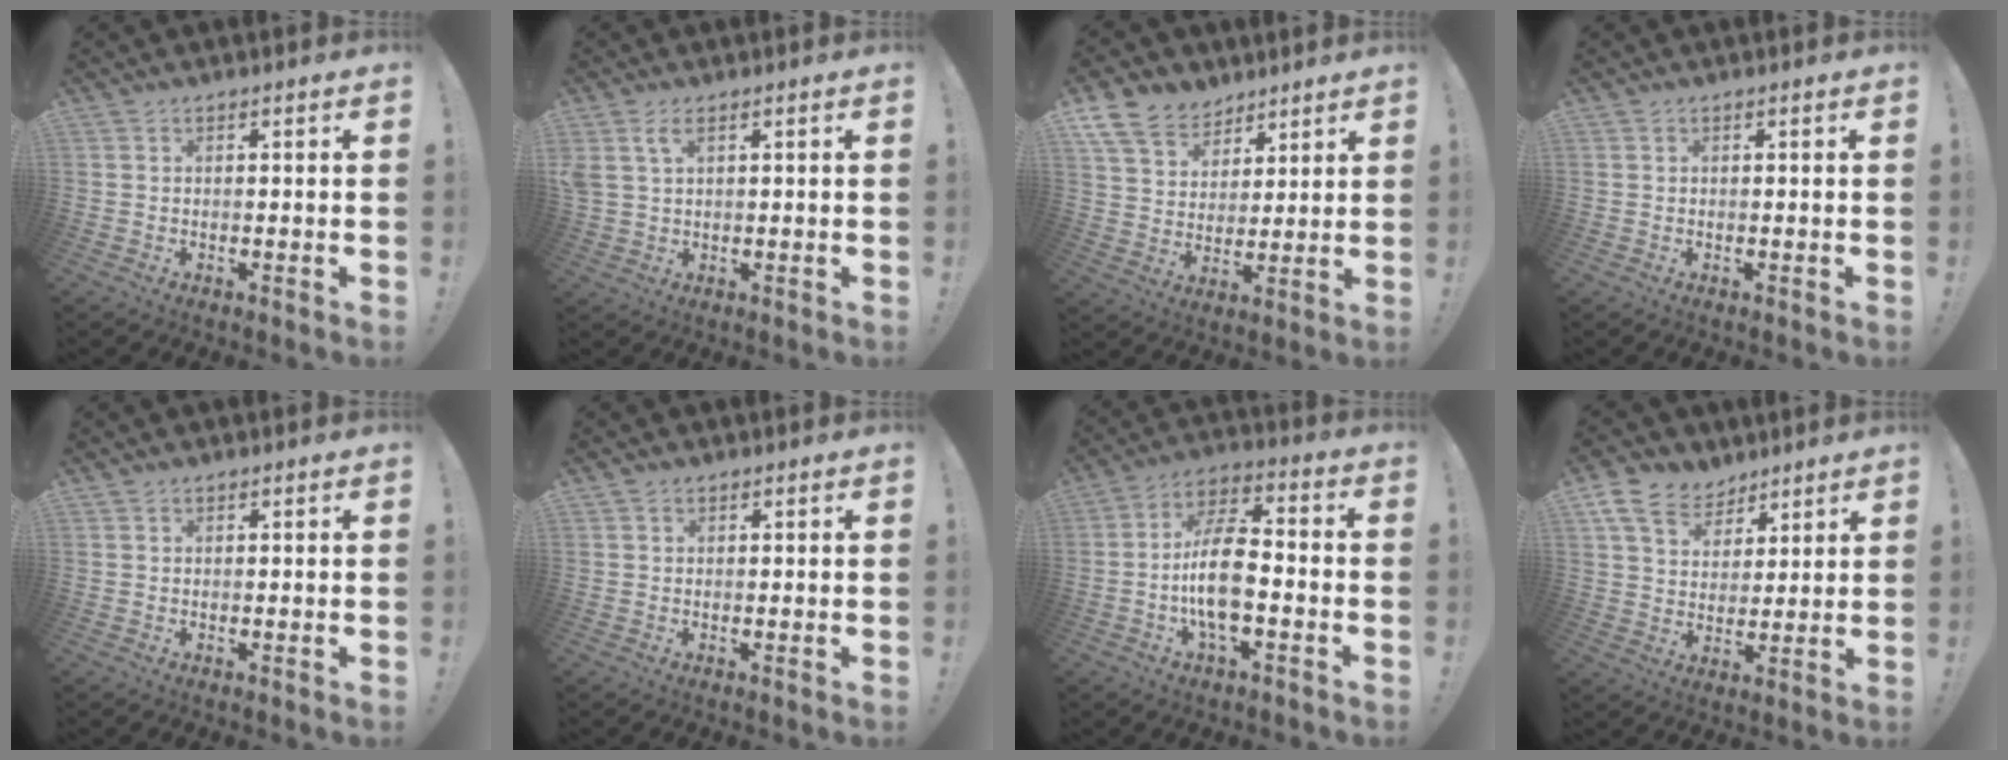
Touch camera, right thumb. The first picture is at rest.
{"total": 4.4, "force": [2.1, 2.1, 3.2], "torque": [-0.059, 0.000, 0.041]}
{"total": 11.3, "force": [7.9, 7.6, 2.9], "torque": [-0.060, -0.053, 0.159]}
{"total": 0.0}
{"total": 0.6, "force": [0.5, 0.3, 0.1], "torque": [0.001, -0.001, 0.009]}
{"total": 0.9, "force": [0.6, 0.6, 0.2], "torque": [-0.002, 0.001, 0.012]}
{"total": 17.5, "force": [-4.1, 8.6, 14.7], "torque": [-0.274, 0.027, -0.068]}
{"total": 11.1, "force": [7.5, 7.4, 3.7], "torque": [-0.071, -0.044, 0.149]}